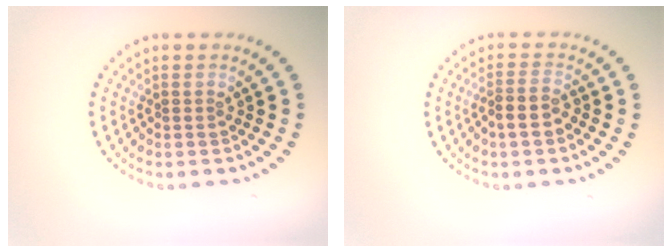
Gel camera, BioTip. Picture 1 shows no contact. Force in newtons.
{"total": 2.5, "press": 2.2, "slide": 1.1}